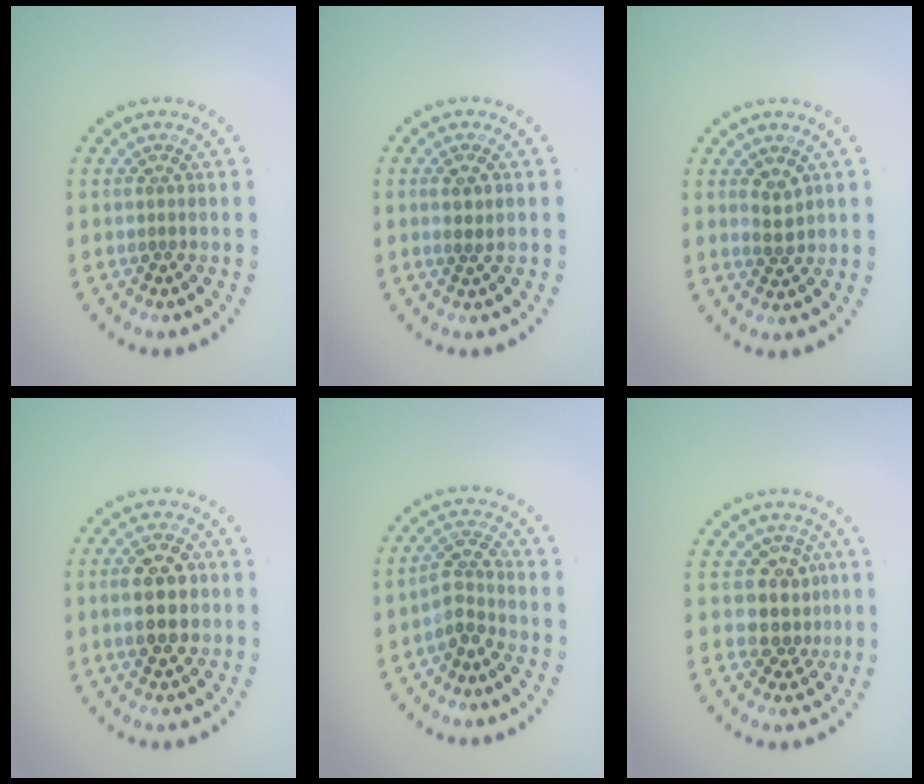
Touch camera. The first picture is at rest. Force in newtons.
{"total": 1.4, "press": 1.2, "slide": 0.6}
{"total": 1.9, "press": 1.8, "slide": 0.6}
{"total": 5.3, "press": 5.3, "slide": 0.2}
{"total": 2.5, "press": 1.9, "slide": 1.6}
{"total": 3.4, "press": 2.8, "slide": 1.8}